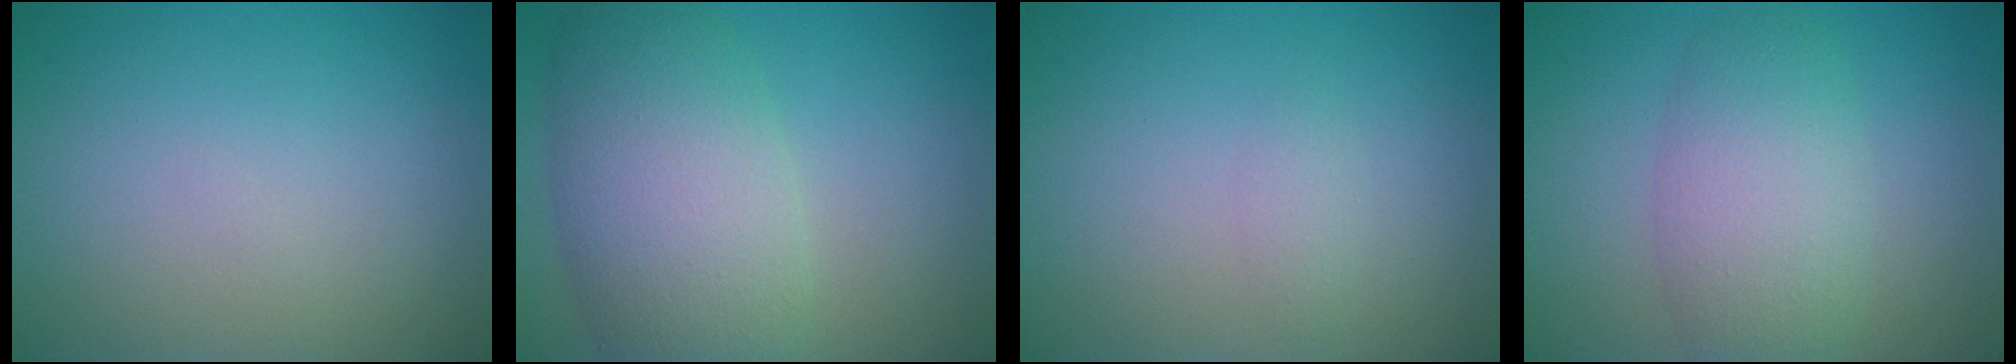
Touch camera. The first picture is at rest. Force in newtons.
{"total": 8.5, "press": 8.5, "slide": 0.3}
{"total": 0.9, "press": 0.9, "slide": 0.0}
{"total": 5.2, "press": 5.2, "slide": 0.2}